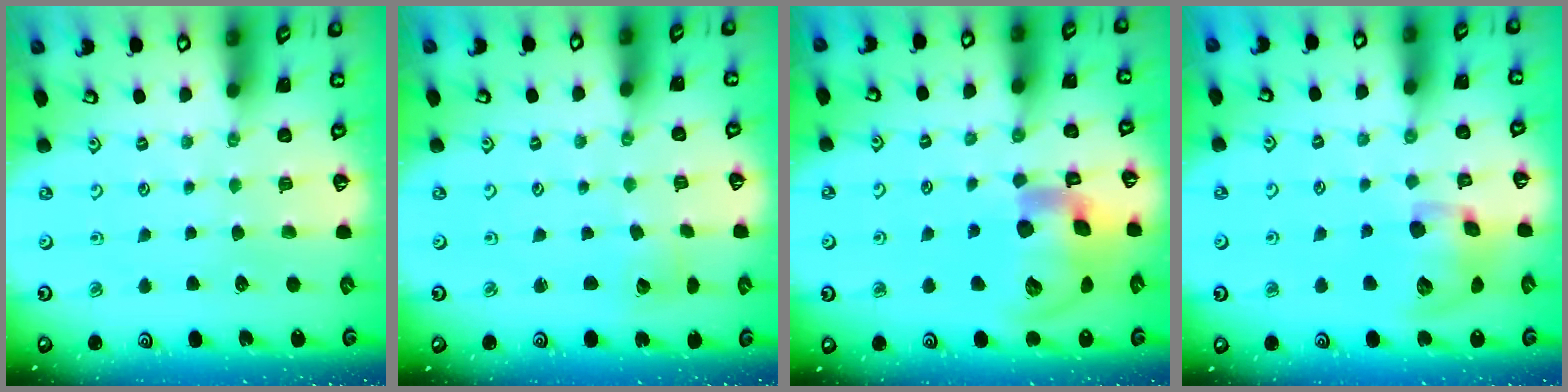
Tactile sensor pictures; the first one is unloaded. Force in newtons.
{"total": 1.8, "press": 1.7, "slide": 0.3}
{"total": 20.7, "press": 20.4, "slide": 3.4}
{"total": 14.4, "press": 14.2, "slide": 2.1}